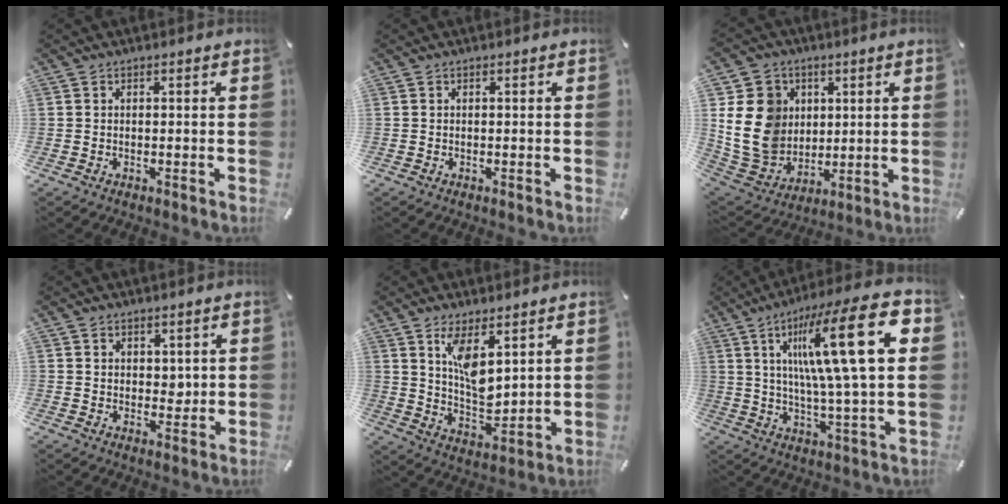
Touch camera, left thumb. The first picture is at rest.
{"total": 0.0}
{"total": 15.5, "force": [2.9, 13.7, 6.7], "torque": [-0.160, -0.015, 0.056]}
{"total": 3.9, "force": [2.0, 3.3, 0.5], "torque": [0.003, -0.008, 0.031]}
{"total": 10.0, "force": [5.1, 5.1, 6.9], "torque": [-0.129, -0.031, 0.089]}
{"total": 23.4, "force": [6.2, 4.1, 22.2], "torque": [-0.374, -0.023, 0.074]}